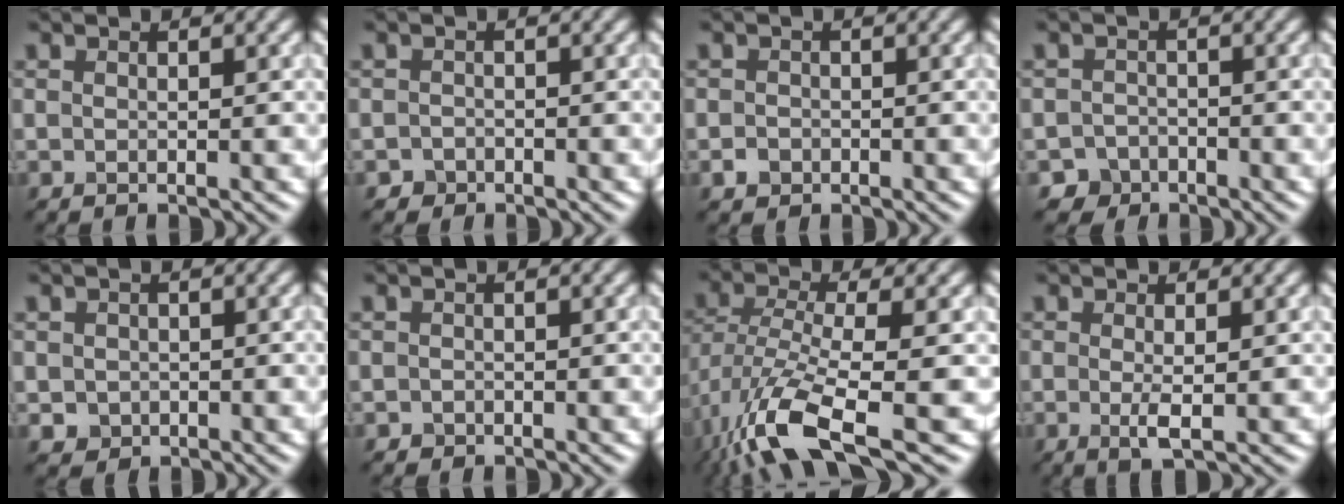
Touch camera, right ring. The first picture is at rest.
{"total": 1.1, "force": [-0.8, 0.7, -0.1], "torque": [0.008, 0.003, -0.015]}
{"total": 1.1, "force": [-0.5, 0.9, 0.3], "torque": [0.000, -0.001, -0.011]}
{"total": 2.6, "force": [-1.9, 1.8, 0.0], "torque": [0.019, 0.004, -0.035]}
{"total": 1.4, "force": [-0.2, 1.3, 0.4], "torque": [-0.002, -0.005, -0.005]}
{"total": 0.6, "force": [-0.4, 0.4, 0.0], "torque": [0.004, -0.004, -0.007]}
{"total": 10.2, "force": [-5.3, 3.4, 8.1], "torque": [-0.172, -0.010, -0.103]}
{"total": 1.8, "force": [-0.1, 0.3, 1.8], "torque": [-0.036, -0.007, -0.002]}